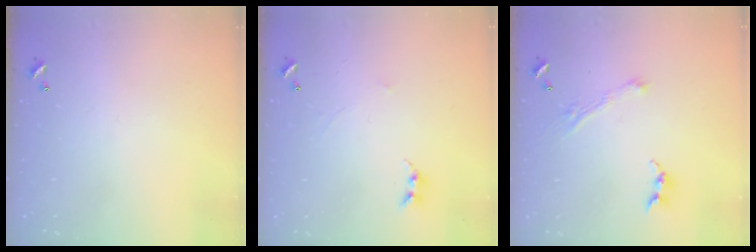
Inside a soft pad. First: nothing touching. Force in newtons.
{"total": 1.0, "press": 0.9, "slide": 0.4}
{"total": 2.7, "press": 2.7, "slide": 0.4}